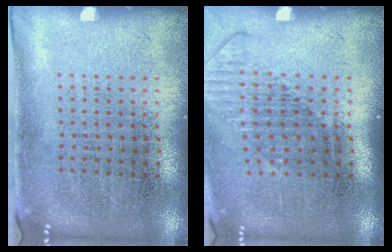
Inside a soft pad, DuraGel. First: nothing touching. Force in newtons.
{"total": 1.5, "press": 1.1, "slide": 0.9}